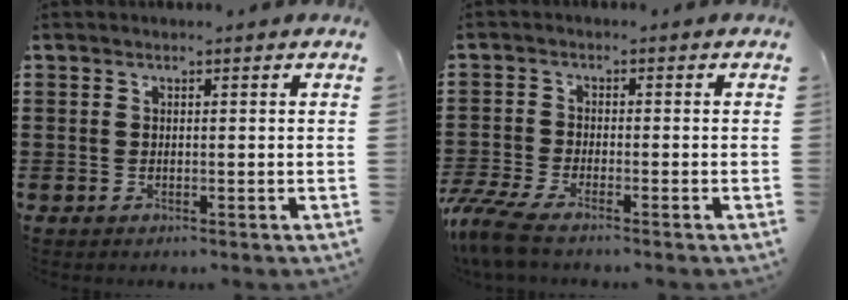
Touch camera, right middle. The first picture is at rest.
{"total": 4.8, "force": [-4.2, 0.3, 2.4], "torque": [-0.084, -0.024, -0.091]}